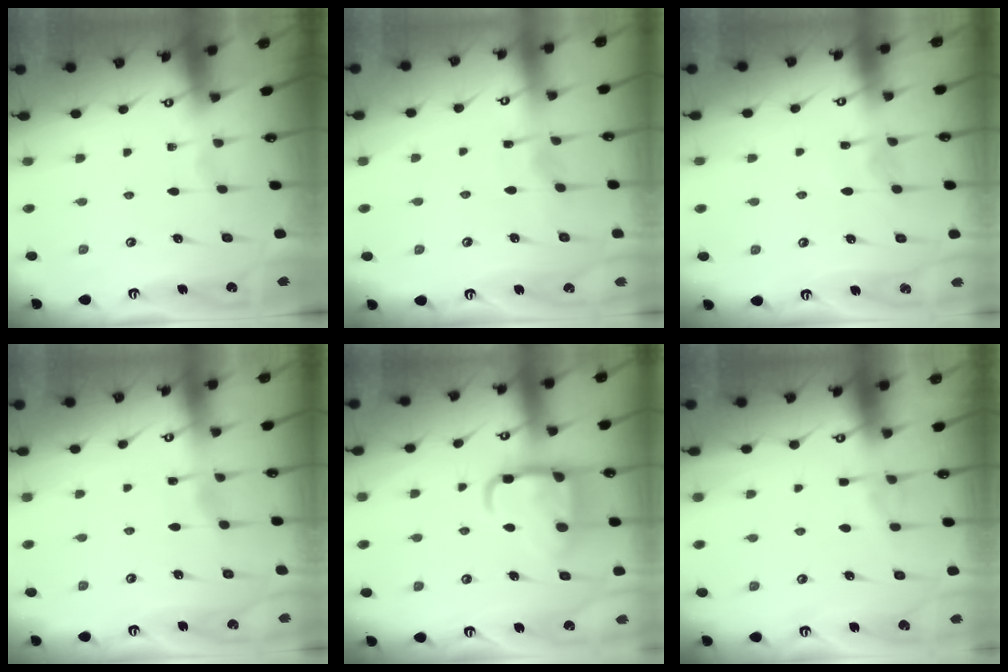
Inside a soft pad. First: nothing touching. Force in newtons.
{"total": 2.3, "press": 2.3, "slide": 0.3}
{"total": 5.8, "press": 5.8, "slide": 0.6}
{"total": 4.2, "press": 4.1, "slide": 0.4}
{"total": 15.5, "press": 15.4, "slide": 1.5}
{"total": 3.6, "press": 3.6, "slide": 0.5}